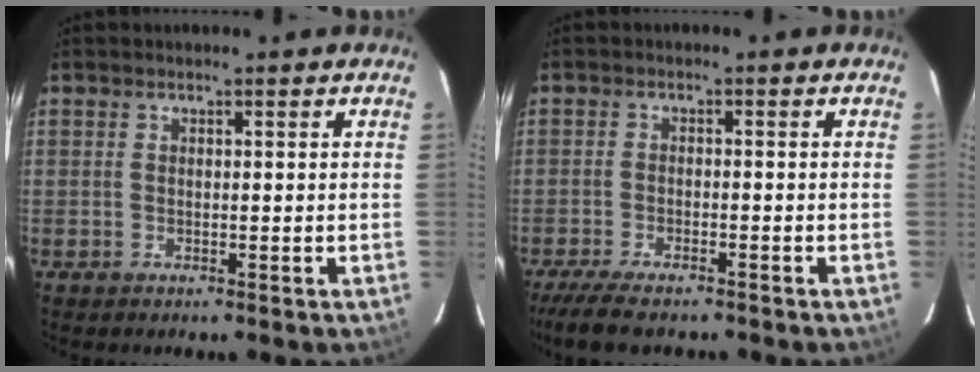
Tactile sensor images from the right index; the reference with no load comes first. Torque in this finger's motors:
{"motor_torque": [-0.09, -0.53, 0.28, 0.07]}